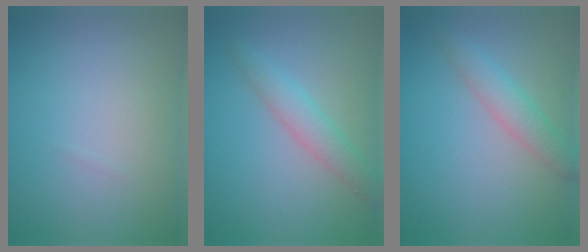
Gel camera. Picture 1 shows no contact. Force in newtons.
{"total": 3.0, "press": 3.0, "slide": 0.3}
{"total": 2.8, "press": 2.8, "slide": 0.1}